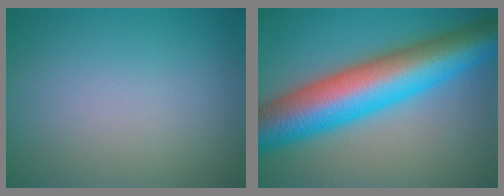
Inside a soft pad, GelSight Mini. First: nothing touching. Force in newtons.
{"total": 13.1, "press": 13.1, "slide": 0.2}